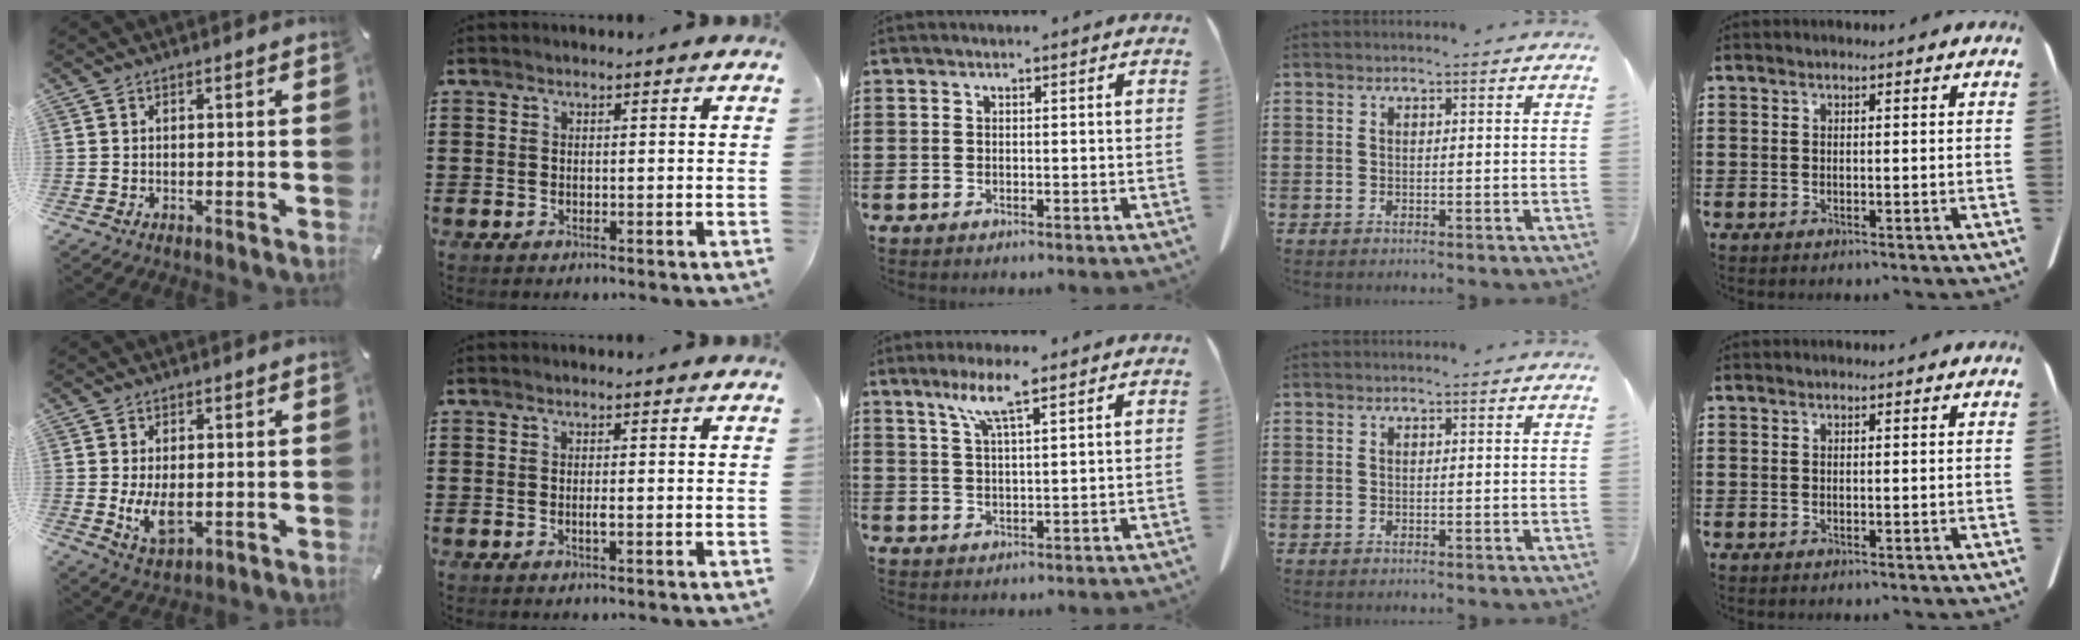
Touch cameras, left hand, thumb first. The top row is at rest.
{"thumb": {"total": 6.8, "force": [-0.2, 4.0, 5.5], "torque": [-0.107, -0.007, -0.006]}, "index": {"total": 1.0, "force": [-0.2, -0.1, 1.0], "torque": [-0.018, -0.005, -0.003]}, "middle": {"total": 6.2, "force": [4.1, 0.7, 4.7], "torque": [-0.102, 0.000, 0.070]}}